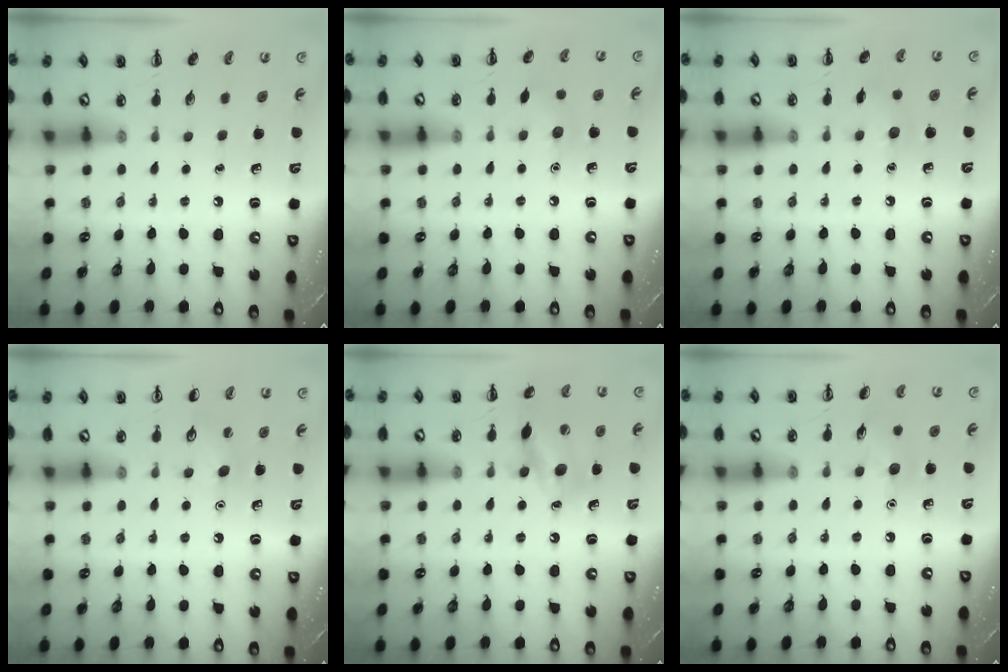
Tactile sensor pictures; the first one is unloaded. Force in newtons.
{"total": 6.4, "press": 6.2, "slide": 1.8}
{"total": 5.8, "press": 5.6, "slide": 1.6}
{"total": 6.6, "press": 6.3, "slide": 1.8}
{"total": 13.2, "press": 13.0, "slide": 2.3}
{"total": 6.6, "press": 6.4, "slide": 1.5}